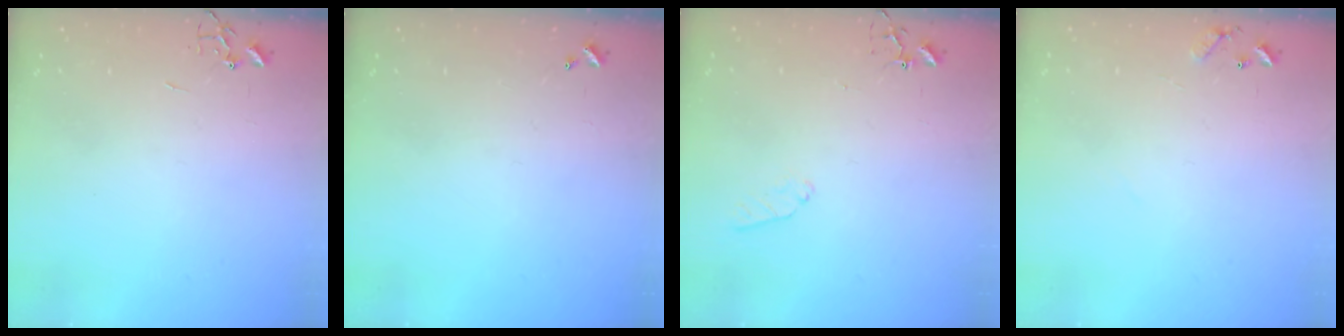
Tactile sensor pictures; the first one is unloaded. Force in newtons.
{"total": 0.0}
{"total": 6.6, "press": 6.5, "slide": 0.6}
{"total": 7.2, "press": 7.2, "slide": 0.5}